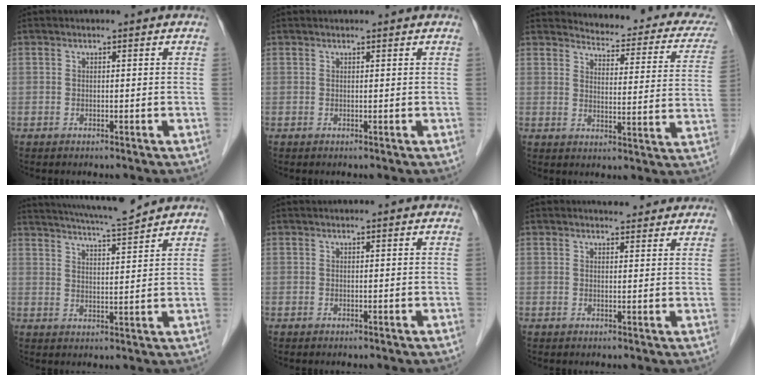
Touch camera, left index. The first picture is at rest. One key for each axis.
{"total": 1.6, "fx": 1.5, "fy": -0.1, "fz": 0.4, "tx": -0.005, "ty": 0.015, "tz": 0.024}
{"total": 17.5, "fx": 16.3, "fy": 4.1, "fz": 5.0, "tx": -0.038, "ty": -0.051, "tz": 0.168}
{"total": 9.8, "fx": 9.2, "fy": -0.8, "fz": 3.4, "tx": -0.065, "ty": 0.004, "tz": 0.142}
{"total": 1.8, "fx": 1.8, "fy": 0.0, "fz": 0.6, "tx": -0.008, "ty": 0.023, "tz": 0.027}
{"total": 5.3, "fx": 4.9, "fy": 1.4, "fz": 1.3, "tx": -0.012, "ty": 0.008, "tz": 0.053}